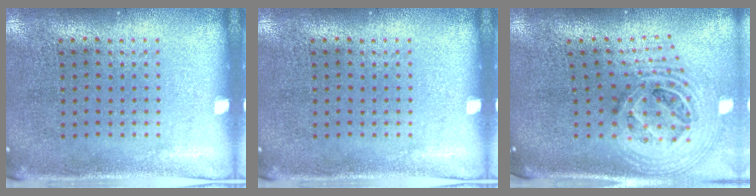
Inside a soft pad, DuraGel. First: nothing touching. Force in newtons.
{"total": 0.0}
{"total": 2.7, "press": 1.9, "slide": 1.9}